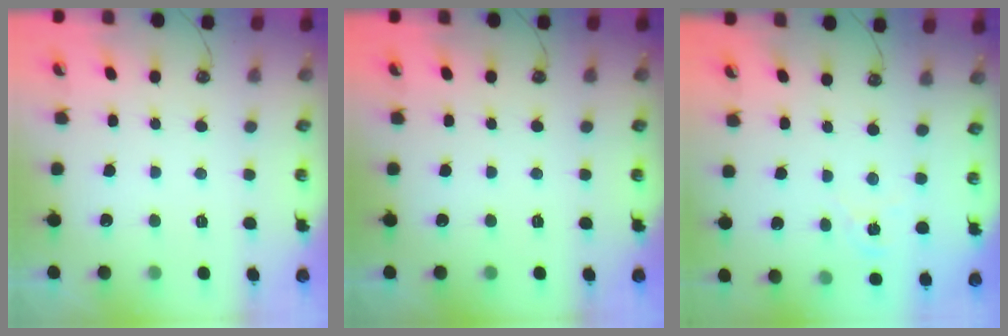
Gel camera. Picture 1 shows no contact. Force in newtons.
{"total": 0.0}
{"total": 1.8, "press": 1.8, "slide": 0.3}